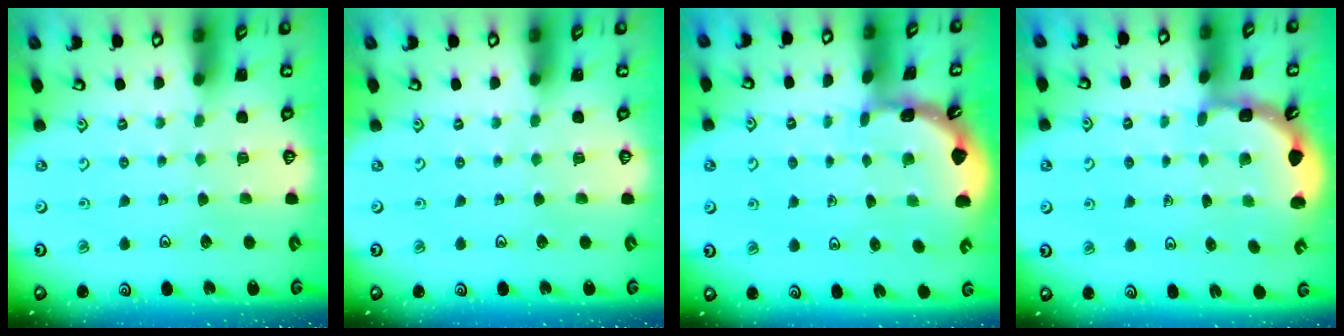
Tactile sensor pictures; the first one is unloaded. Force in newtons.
{"total": 0.0}
{"total": 1.7, "press": 1.7, "slide": 0.1}
{"total": 2.1, "press": 1.9, "slide": 0.8}